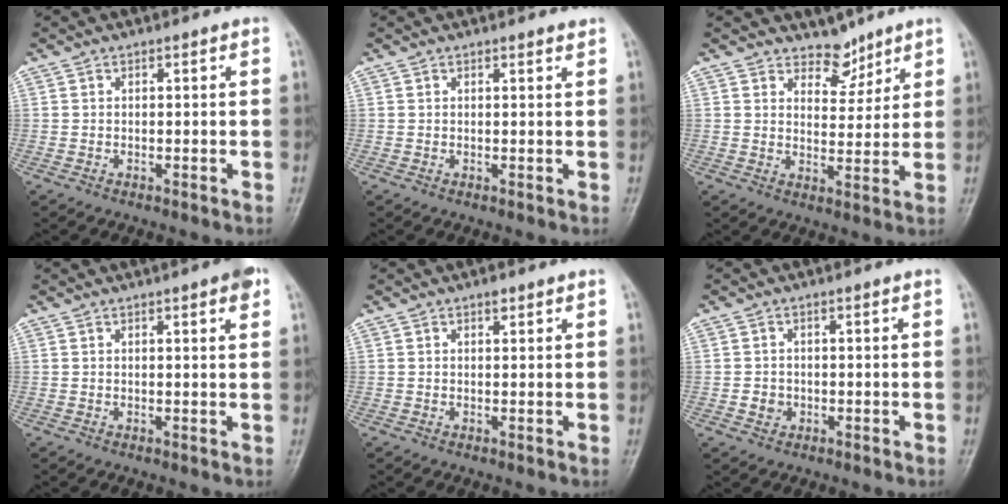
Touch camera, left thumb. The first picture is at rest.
{"total": 1.3, "force": [1.1, 0.2, 0.6], "torque": [-0.004, -0.003, 0.015]}
{"total": 5.0, "force": [4.2, 2.6, 0.8], "torque": [0.017, -0.034, 0.070]}
{"total": 3.5, "force": [1.9, 0.6, 2.9], "torque": [-0.033, -0.003, 0.020]}
{"total": 1.2, "force": [0.8, 0.5, 0.8], "torque": [-0.006, -0.003, 0.012]}
{"total": 2.0, "force": [-0.4, 1.8, 0.7], "torque": [-0.002, 0.005, -0.004]}